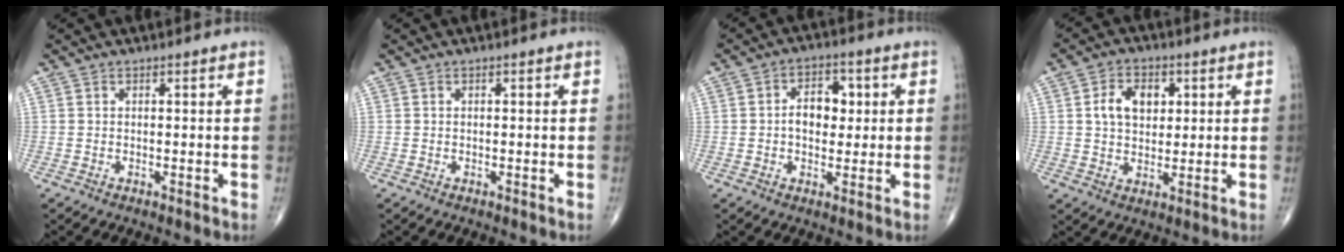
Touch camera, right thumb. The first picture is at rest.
{"total": 0.0}
{"total": 6.9, "force": [0.6, 4.7, 5.0], "torque": [-0.051, 0.010, 0.004]}
{"total": 7.8, "force": [2.0, 5.4, 5.3], "torque": [-0.066, -0.002, 0.032]}